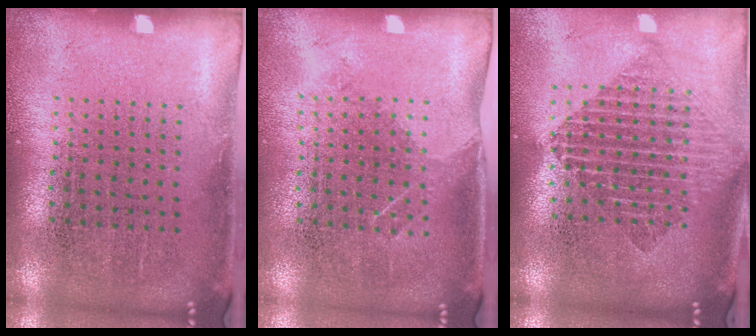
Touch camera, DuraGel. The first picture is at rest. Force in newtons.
{"total": 1.2, "press": 1.0, "slide": 0.7}
{"total": 1.9, "press": 1.5, "slide": 1.1}